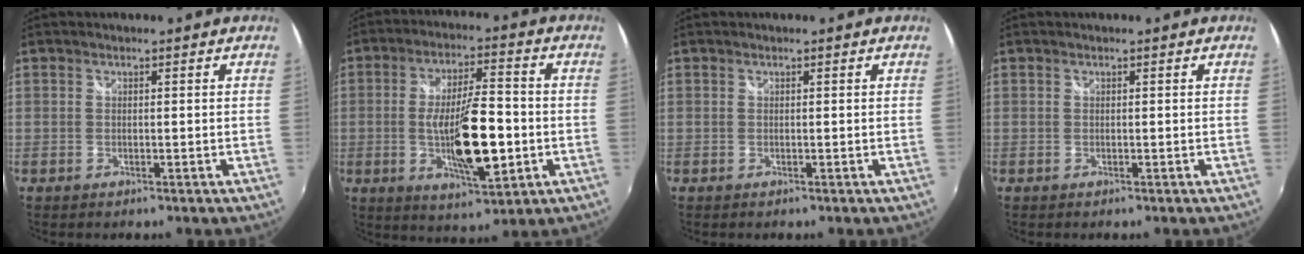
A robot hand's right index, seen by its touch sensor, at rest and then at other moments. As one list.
[{"total": 14.7, "force": [-2.8, 3.9, 13.9], "torque": [-0.245, -0.014, -0.041]}, {"total": 0.0}, {"total": 0.0}]